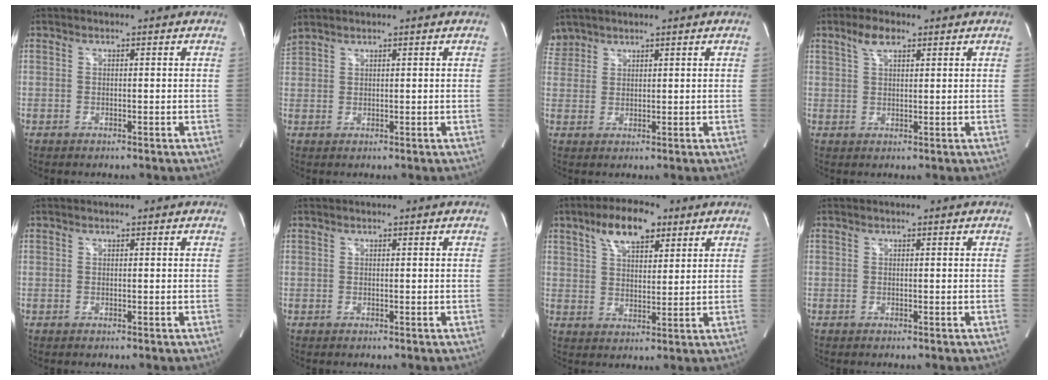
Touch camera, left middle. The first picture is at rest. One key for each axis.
{"total": 2.7, "fx": 2.5, "fy": 0.1, "fz": 1.1, "tx": -0.039, "ty": 0.028, "tz": 0.057}
{"total": 2.9, "fx": 2.6, "fy": 1.3, "fz": -0.3, "tx": 0.008, "ty": 0.012, "tz": 0.053}
{"total": 3.6, "fx": 2.3, "fy": 1.4, "fz": 2.5, "tx": -0.053, "ty": 0.011, "tz": 0.046}
{"total": 0.0}
{"total": 0.0}
{"total": 9.2, "fx": 5.4, "fy": 3.8, "fz": 6.3, "tx": -0.115, "ty": 0.018, "tz": 0.097}
{"total": 0.0}